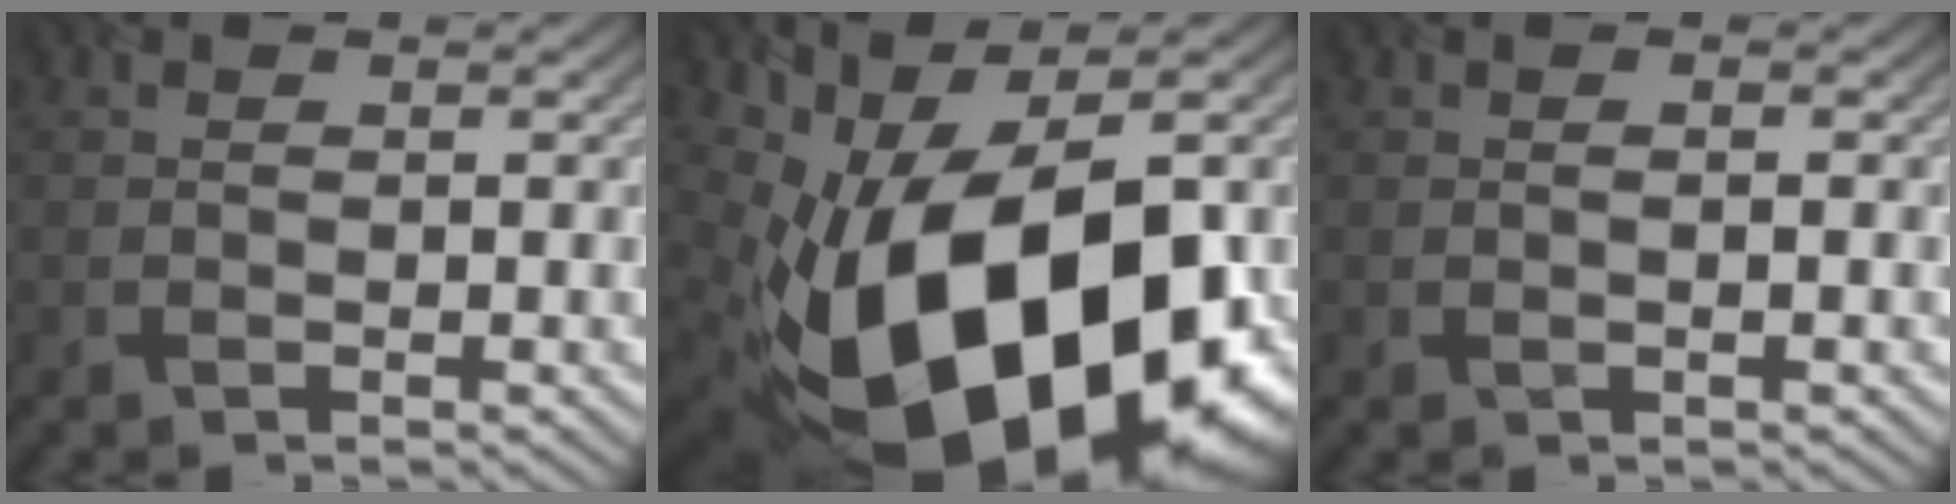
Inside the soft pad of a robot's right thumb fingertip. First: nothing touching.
{"total": 19.8, "force": [-4.2, 11.5, 15.5], "torque": [-0.289, -0.049, -0.044]}
{"total": 1.0, "force": [0.0, 0.1, 1.0], "torque": [-0.020, 0.001, -0.001]}